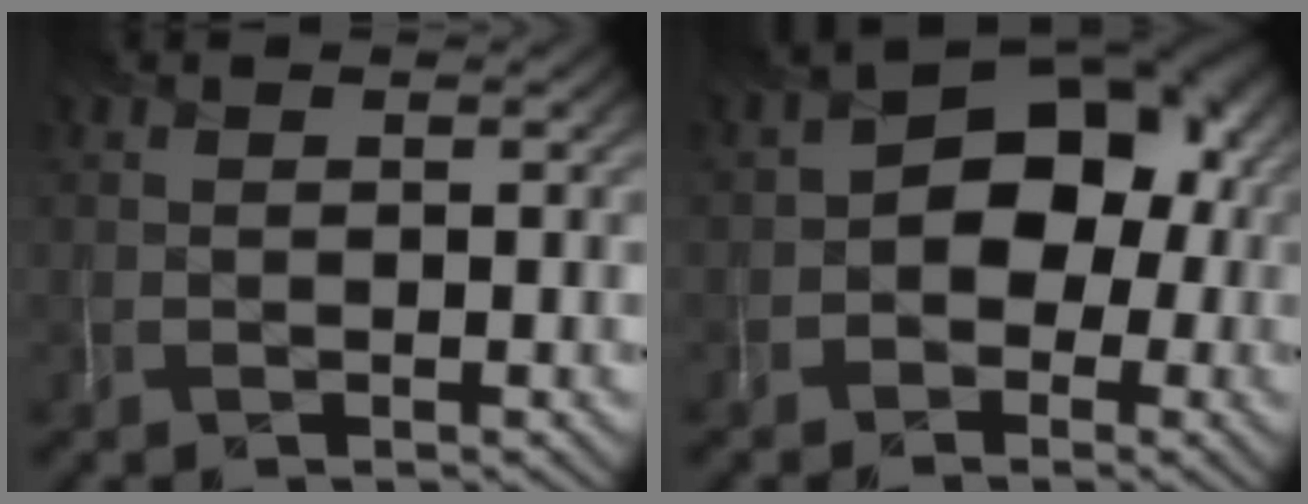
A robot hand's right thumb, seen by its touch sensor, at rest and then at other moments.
{"total": 7.8, "force": [-1.2, 5.8, 5.0], "torque": [-0.054, 0.009, -0.030]}